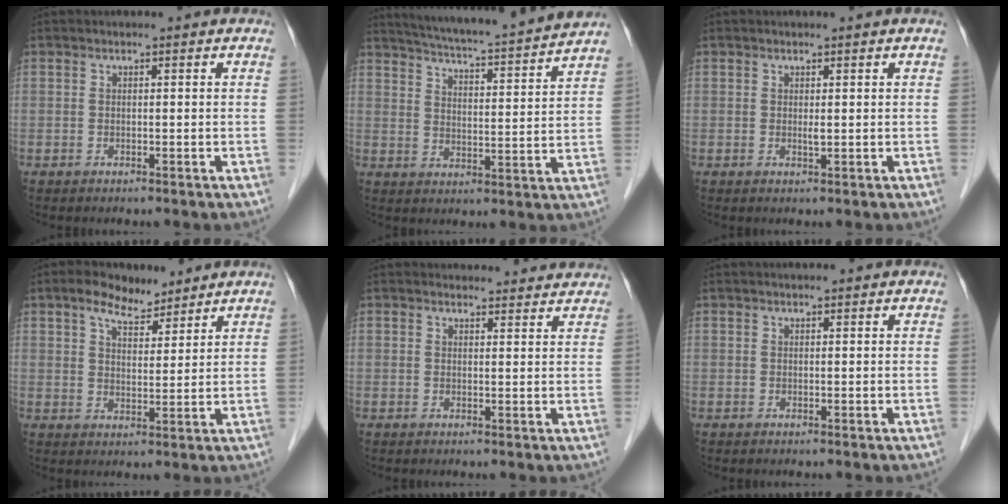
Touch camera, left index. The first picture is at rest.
{"total": 16.3, "force": [15.0, -0.5, 6.3], "torque": [-0.110, -0.011, 0.209]}
{"total": 0.7, "force": [0.2, 0.1, 0.7], "torque": [-0.017, -0.003, 0.005]}
{"total": 6.2, "force": [4.8, 2.4, 3.0], "torque": [-0.062, 0.016, 0.088]}
{"total": 6.8, "force": [6.6, 1.5, 0.8], "torque": [0.003, 0.011, 0.061]}
{"total": 0.8, "force": [0.7, 0.1, 0.4], "torque": [-0.009, 0.009, 0.013]}